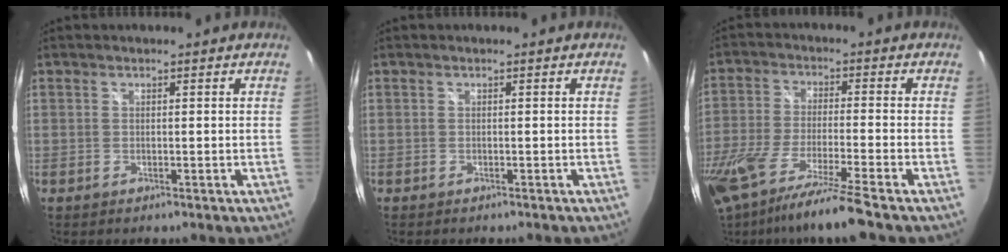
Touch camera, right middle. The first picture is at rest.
{"total": 0.0}
{"total": 16.7, "force": [-12.7, -0.2, 10.8], "torque": [-0.222, -0.060, -0.222]}